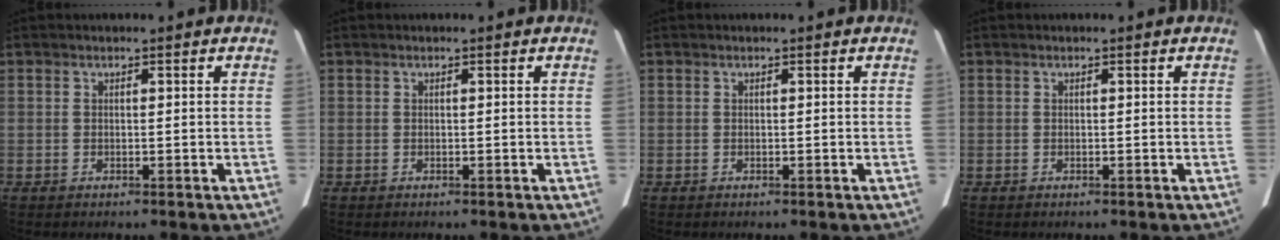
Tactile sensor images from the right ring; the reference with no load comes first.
{"total": 0.0}
{"total": 0.0}
{"total": 0.0}